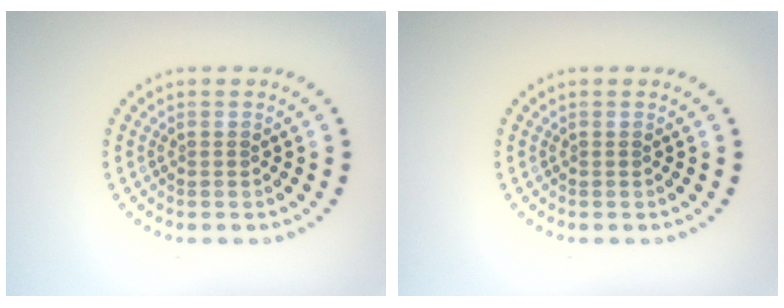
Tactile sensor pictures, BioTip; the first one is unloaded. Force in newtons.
{"total": 0.0}